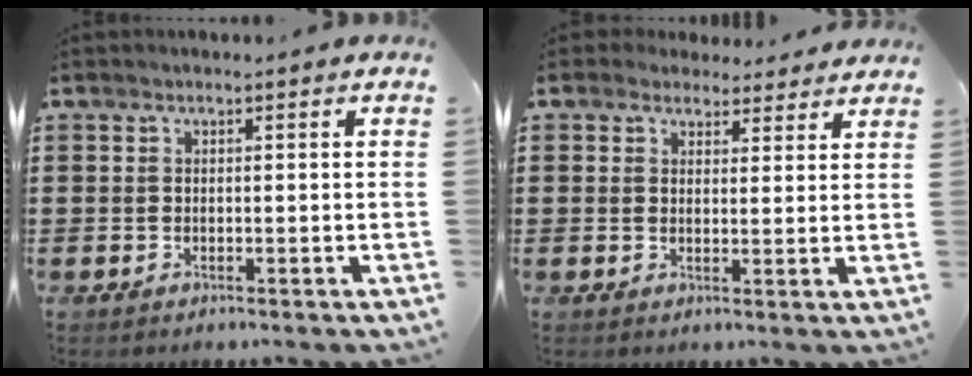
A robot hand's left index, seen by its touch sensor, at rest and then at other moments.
{"total": 3.4, "force": [3.1, 1.5, 0.4], "torque": [-0.011, -0.004, 0.057]}